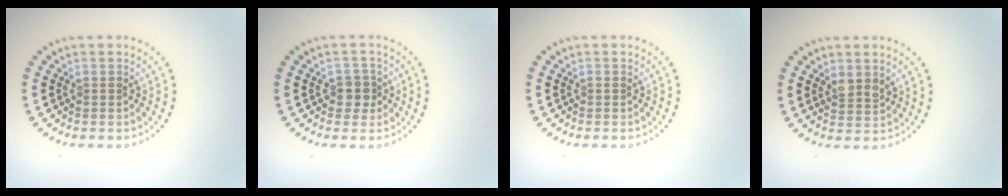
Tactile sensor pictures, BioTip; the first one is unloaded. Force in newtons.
{"total": 1.8, "press": 1.6, "slide": 0.9}
{"total": 0.0}
{"total": 1.6, "press": 1.4, "slide": 0.7}